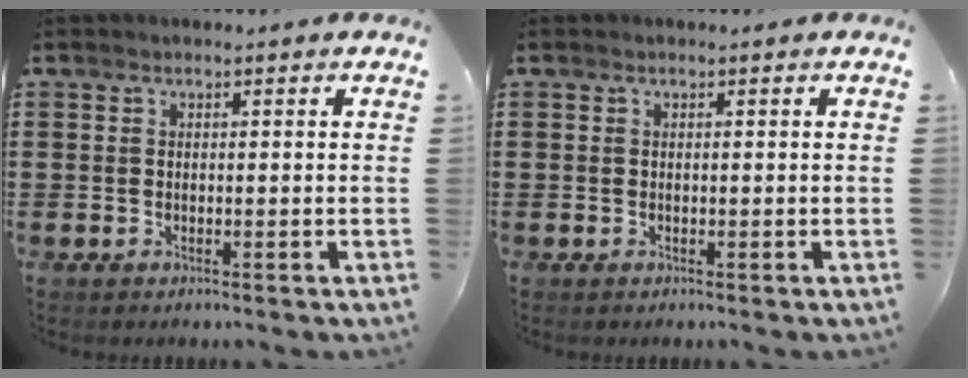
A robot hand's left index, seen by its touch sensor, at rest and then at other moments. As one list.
[{"total": 0.0}]